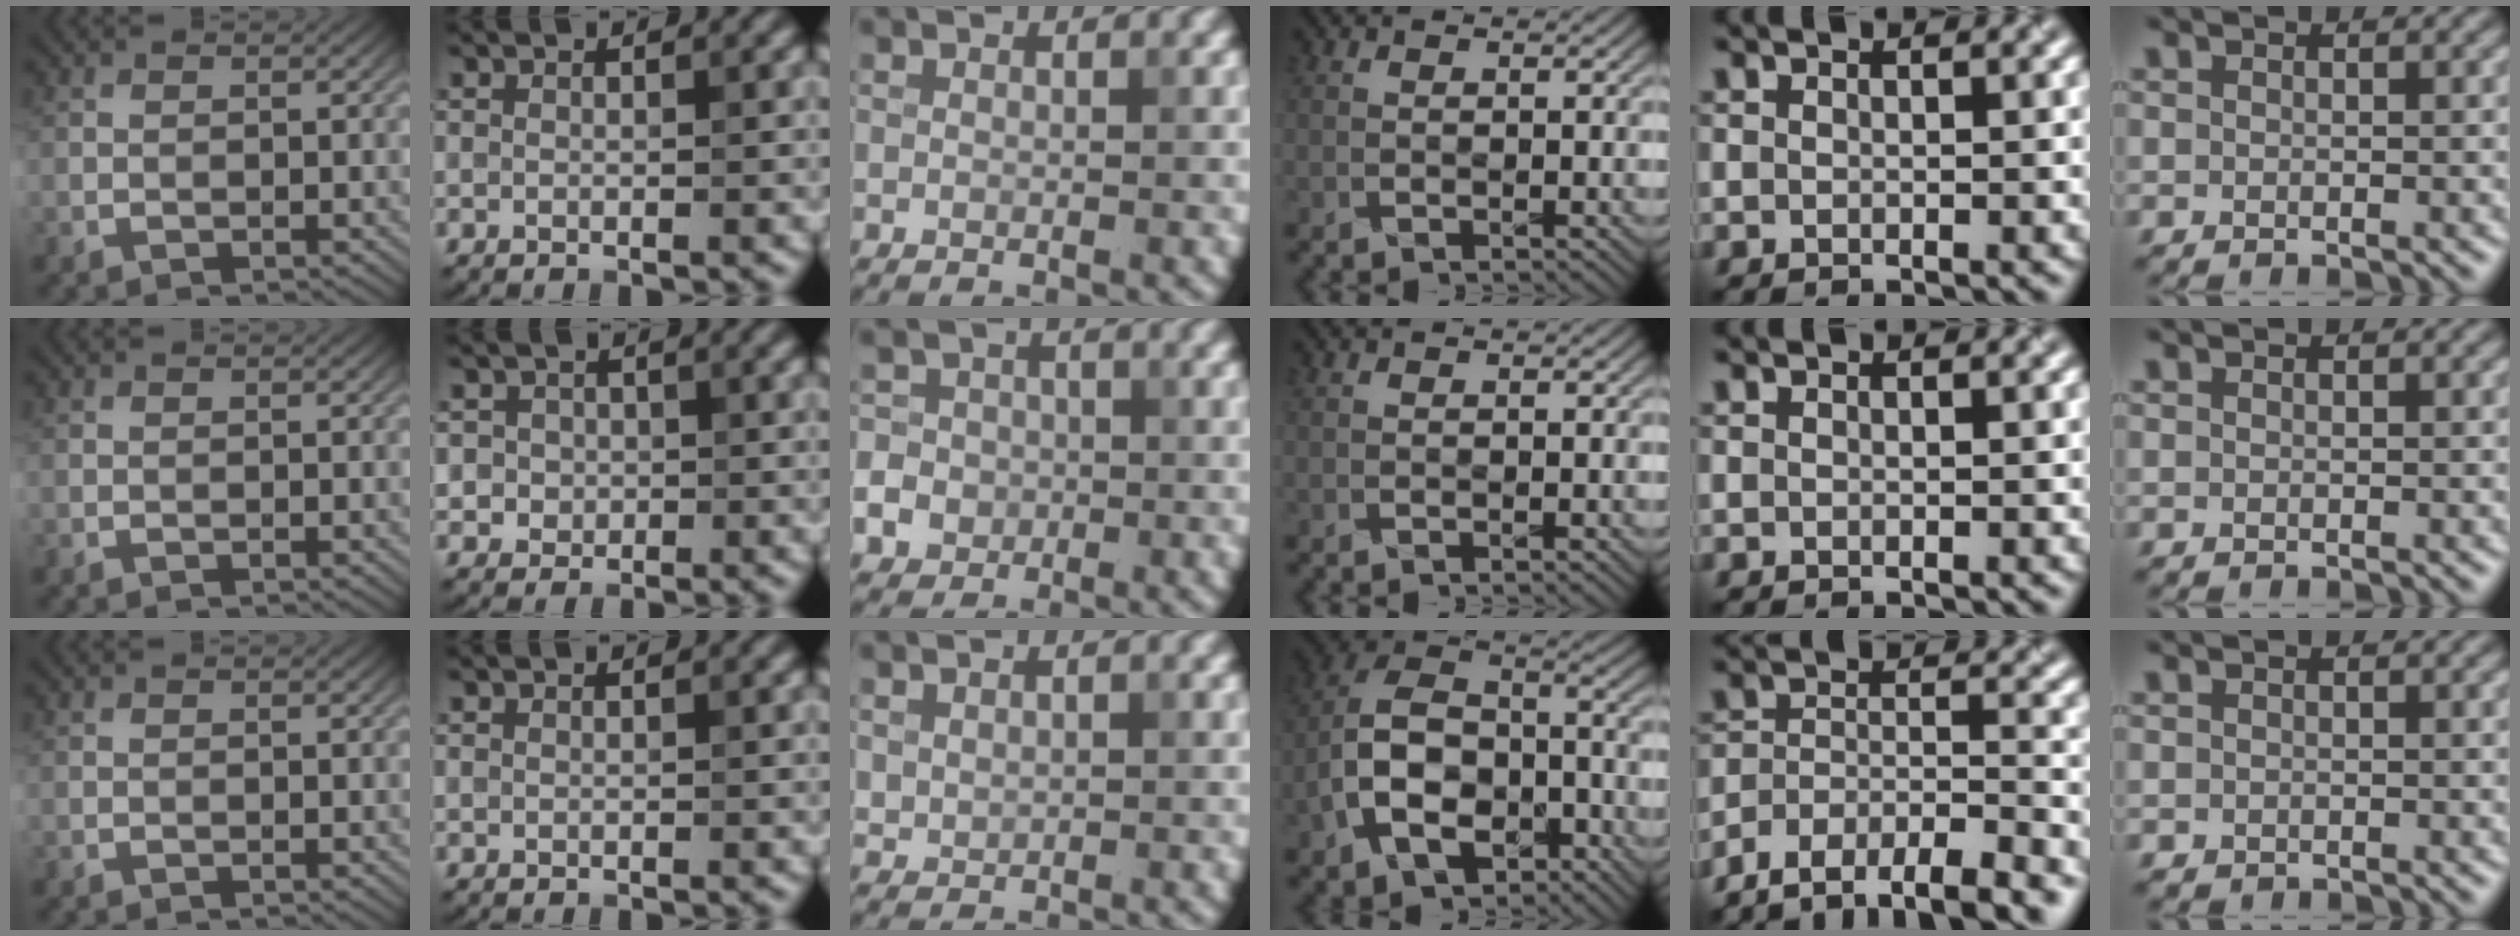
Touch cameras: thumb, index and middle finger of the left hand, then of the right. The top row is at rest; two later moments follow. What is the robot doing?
{"motion": "fold", "object": "cloth"}